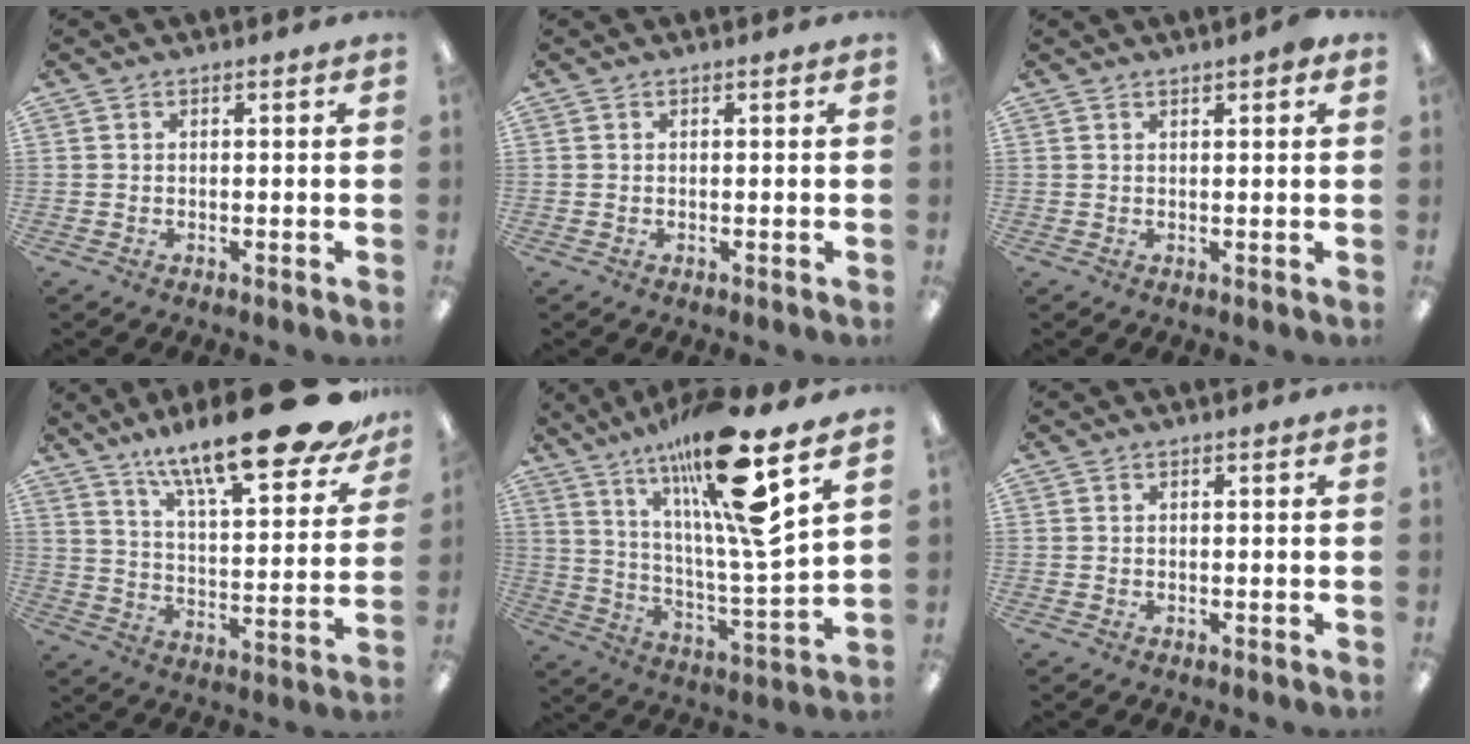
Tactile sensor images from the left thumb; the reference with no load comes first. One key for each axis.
{"total": 0.0}
{"total": 2.2, "fx": 1.4, "fy": 0.5, "fz": 1.6, "tx": -0.027, "ty": 0.000, "tz": 0.023}
{"total": 22.7, "fx": 17.5, "fy": 4.7, "fz": 13.7, "tx": -0.201, "ty": -0.122, "tz": 0.280}
{"total": 22.9, "fx": 14.9, "fy": 3.2, "fz": 17.1, "tx": -0.303, "ty": -0.078, "tz": 0.225}
{"total": 0.0}